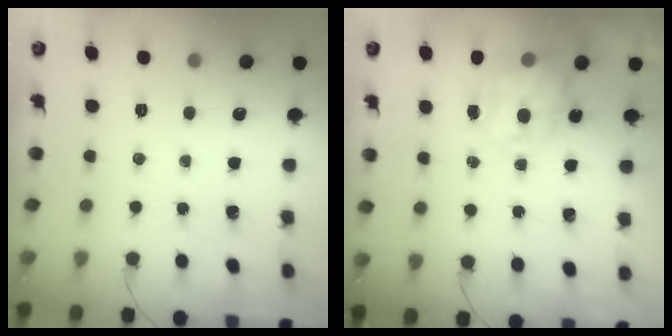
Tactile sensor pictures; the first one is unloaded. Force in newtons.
{"total": 10.1, "press": 10.0, "slide": 1.3}